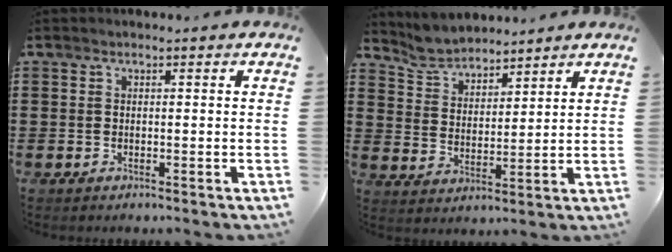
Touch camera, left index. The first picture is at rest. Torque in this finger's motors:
{"motor_torque": [0.85, -1.28, 0.11, 0.08]}